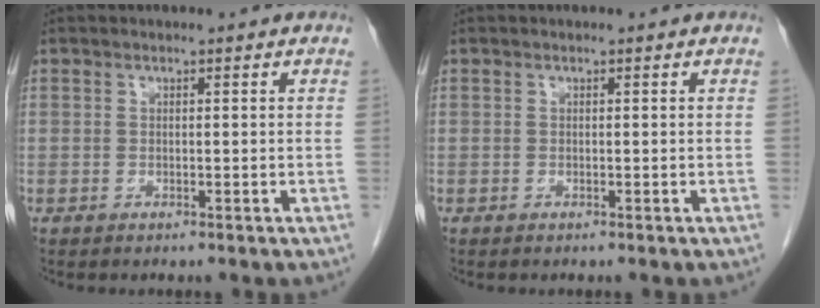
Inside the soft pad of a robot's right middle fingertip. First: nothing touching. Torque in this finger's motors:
{"motor_torque": [0.21, 0.01, 0.03, 0.00]}